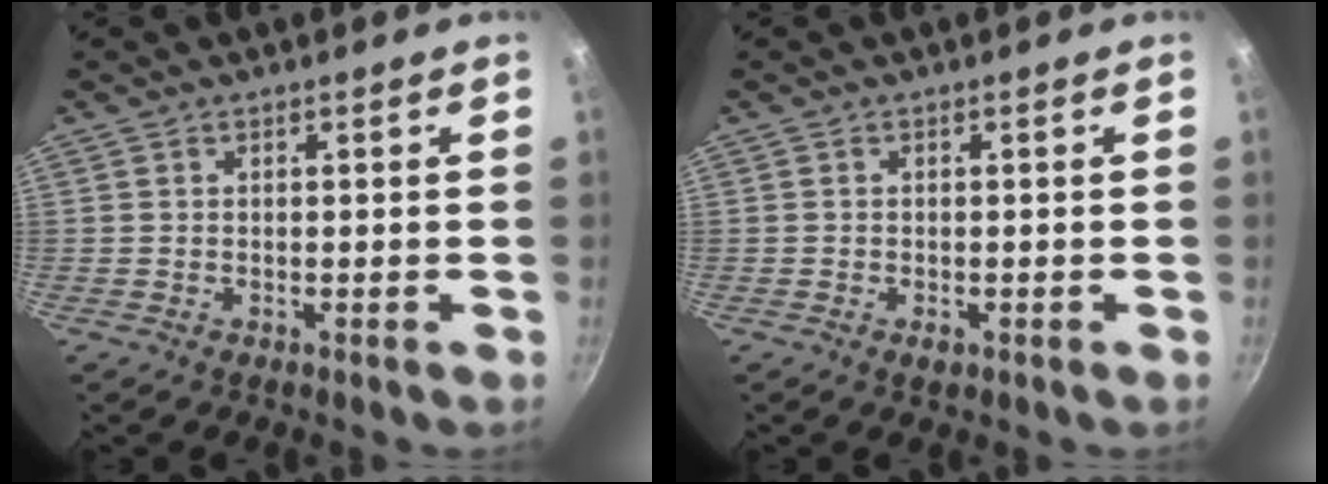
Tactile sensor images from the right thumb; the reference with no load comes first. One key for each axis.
{"total": 1.3, "fx": -0.6, "fy": 0.8, "fz": 0.8, "tx": -0.014, "ty": 0.000, "tz": -0.010}